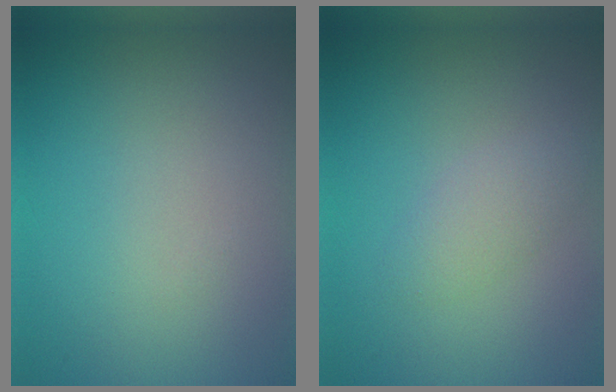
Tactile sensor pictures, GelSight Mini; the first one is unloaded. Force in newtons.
{"total": 1.7, "press": 1.7, "slide": 0.1}